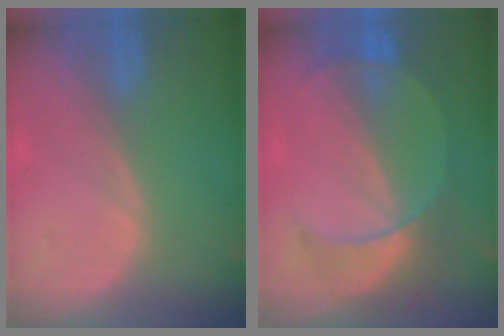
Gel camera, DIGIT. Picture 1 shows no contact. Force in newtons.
{"total": 7.3, "press": 6.9, "slide": 2.6}